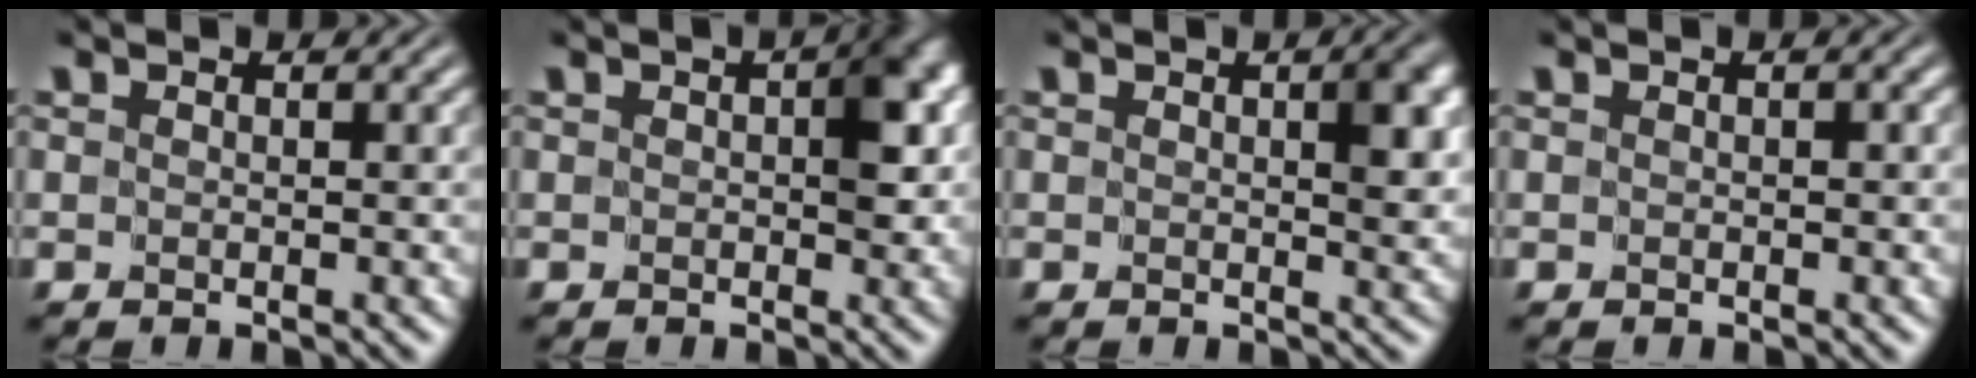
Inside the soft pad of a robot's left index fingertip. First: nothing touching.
{"total": 3.8, "force": [0.3, 2.1, 3.1], "torque": [-0.034, 0.003, -0.001]}
{"total": 3.0, "force": [0.5, 1.4, 2.6], "torque": [-0.031, -0.002, 0.008]}
{"total": 0.0}